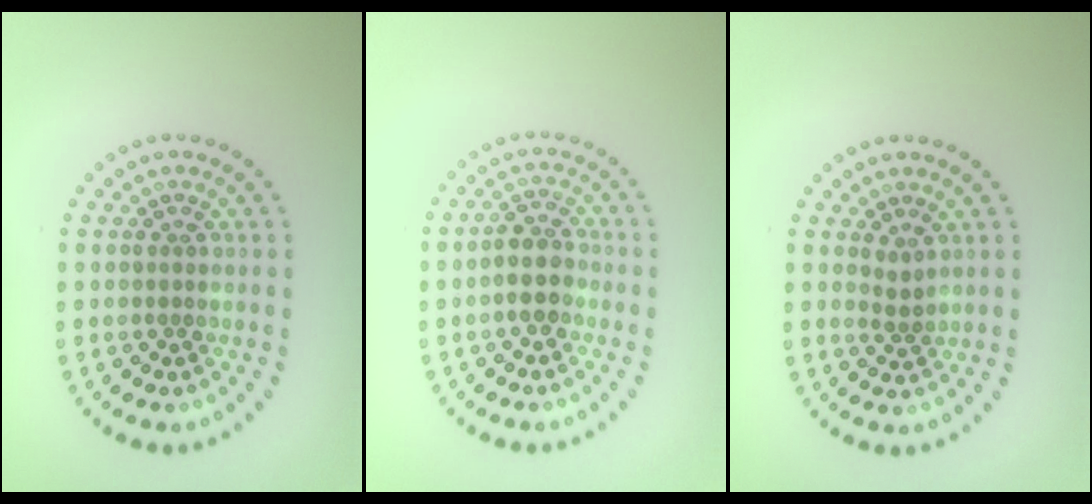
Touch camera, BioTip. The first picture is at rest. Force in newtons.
{"total": 2.7, "press": 2.5, "slide": 0.9}
{"total": 0.9, "press": 0.7, "slide": 0.5}